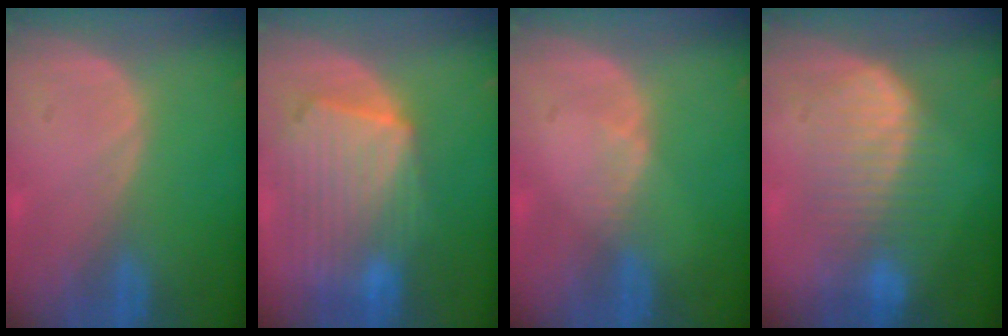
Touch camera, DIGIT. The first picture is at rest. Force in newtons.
{"total": 10.9, "press": 9.5, "slide": 5.3}
{"total": 1.1, "press": 1.1, "slide": 0.2}
{"total": 7.3, "press": 7.3, "slide": 0.2}